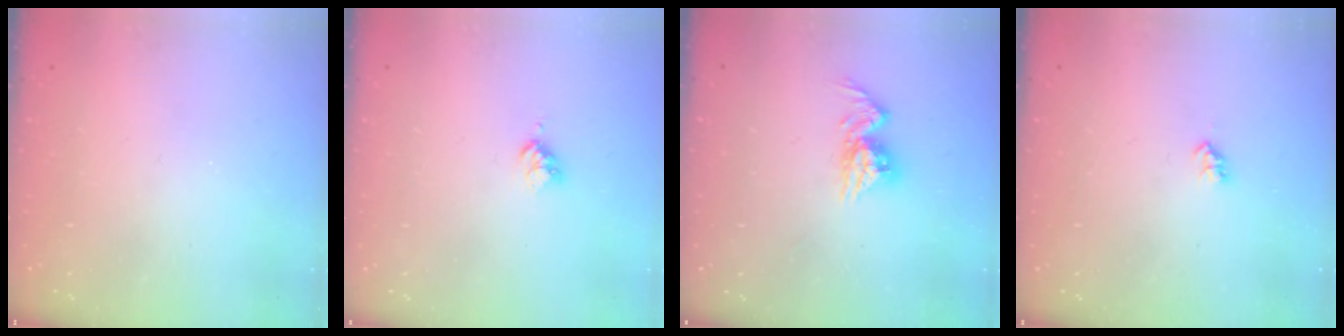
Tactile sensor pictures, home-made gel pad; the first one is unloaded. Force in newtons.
{"total": 3.0, "press": 2.9, "slide": 0.4}
{"total": 9.8, "press": 9.8, "slide": 0.8}
{"total": 2.6, "press": 2.5, "slide": 0.4}